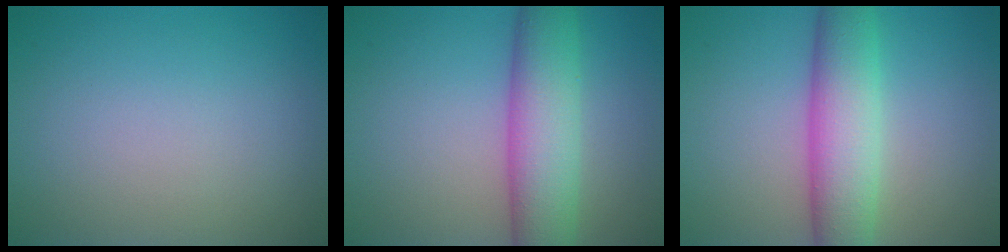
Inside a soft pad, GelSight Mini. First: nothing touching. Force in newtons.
{"total": 7.1, "press": 7.1, "slide": 0.2}
{"total": 6.7, "press": 6.6, "slide": 0.3}